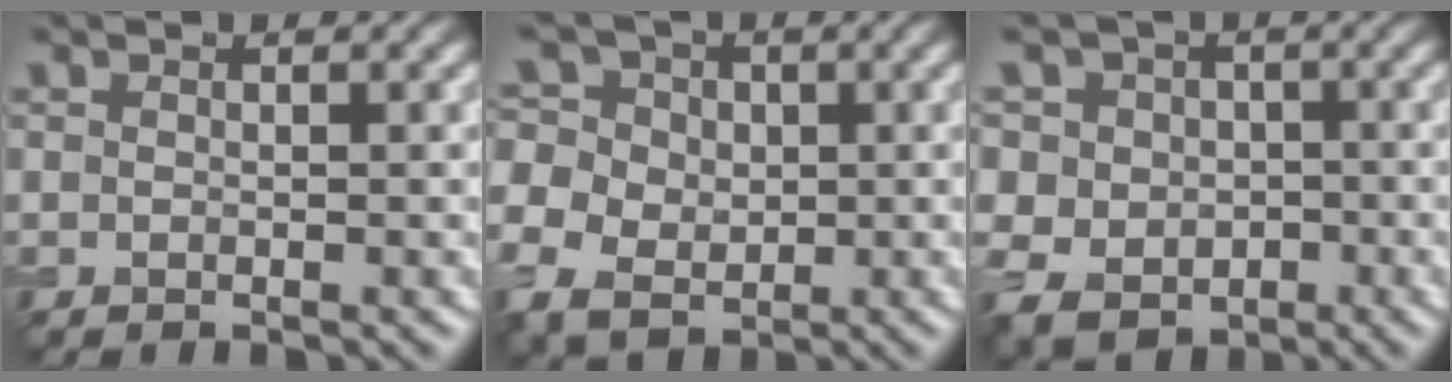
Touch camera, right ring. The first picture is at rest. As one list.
[{"total": 8.1, "force": [-0.8, 7.1, 3.6], "torque": [-0.092, 0.014, -0.047]}, {"total": 8.5, "force": [0.3, 7.9, 3.0], "torque": [-0.080, 0.025, -0.028]}]